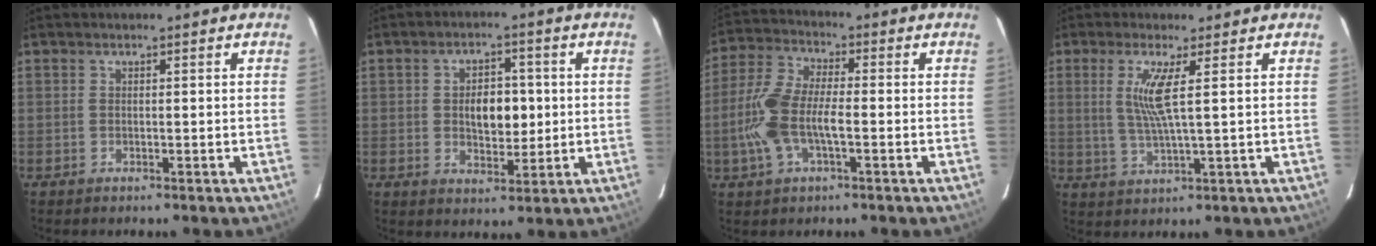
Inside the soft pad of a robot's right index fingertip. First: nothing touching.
{"total": 7.2, "force": [0.2, 4.4, 5.7], "torque": [-0.097, 0.008, 0.009]}
{"total": 11.1, "force": [-2.5, 4.3, 9.9], "torque": [-0.221, 0.005, -0.051]}
{"total": 5.7, "force": [1.6, -0.4, 5.5], "torque": [-0.109, -0.009, 0.033]}